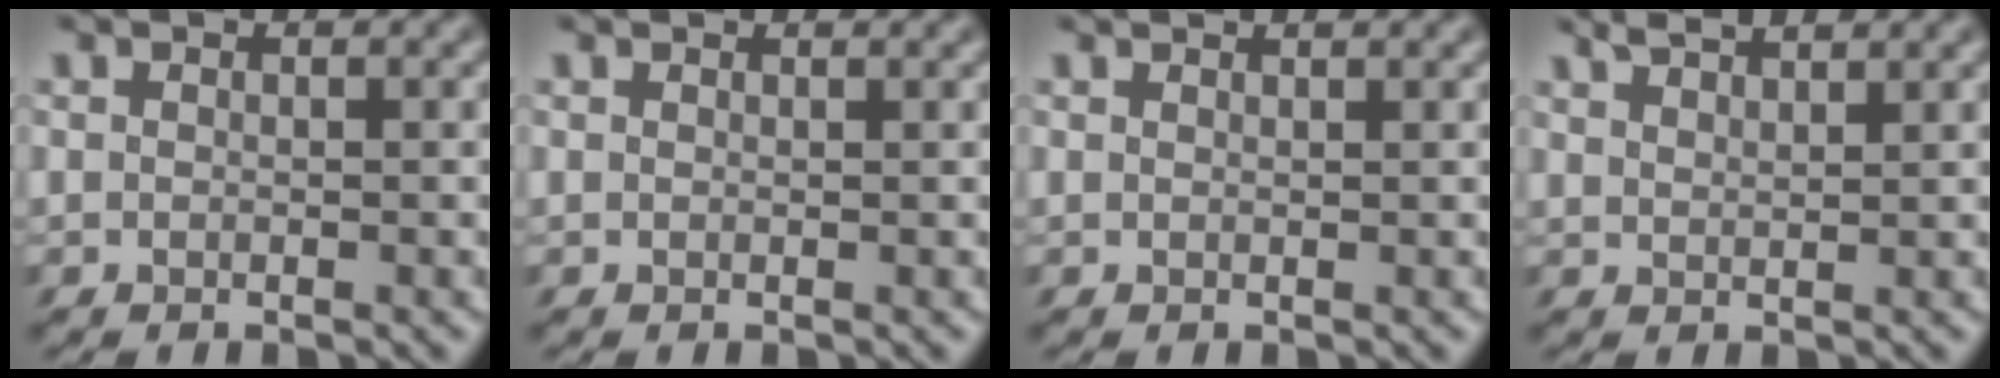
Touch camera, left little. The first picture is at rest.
{"total": 0.7, "force": [0.6, -0.2, 0.0], "torque": [-0.002, 0.005, 0.016]}
{"total": 1.3, "force": [1.3, -0.3, 0.2], "torque": [-0.005, 0.011, 0.024]}
{"total": 3.9, "force": [3.5, 0.2, 1.6], "torque": [-0.038, 0.023, 0.046]}